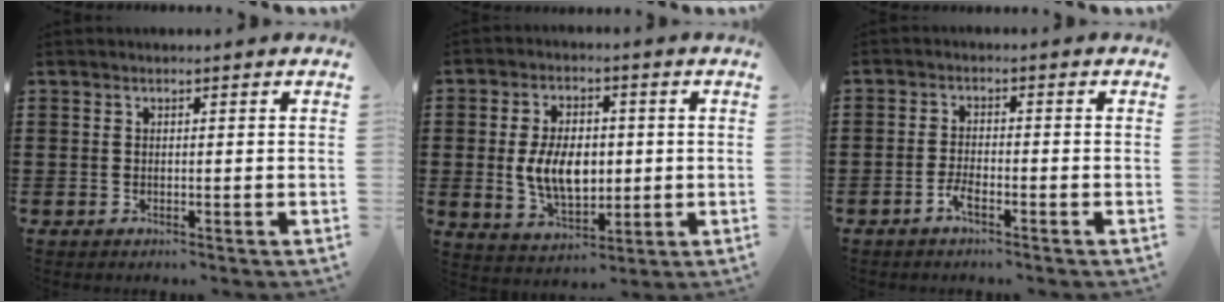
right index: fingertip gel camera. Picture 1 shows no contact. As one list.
[{"total": 8.2, "force": [-0.1, 5.1, 6.5], "torque": [-0.128, 0.001, -0.008]}, {"total": 2.7, "force": [-1.8, 0.6, 2.0], "torque": [-0.042, 0.001, -0.035]}]